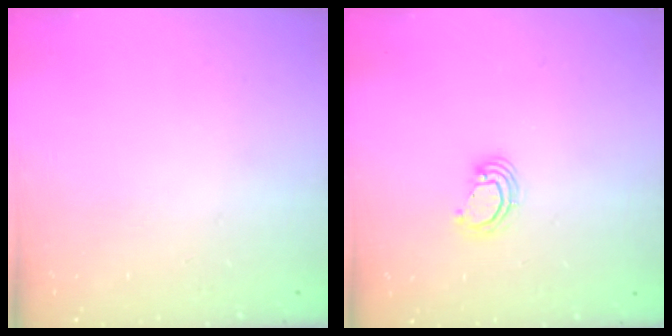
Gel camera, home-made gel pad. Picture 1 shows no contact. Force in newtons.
{"total": 4.1, "press": 4.1, "slide": 0.3}